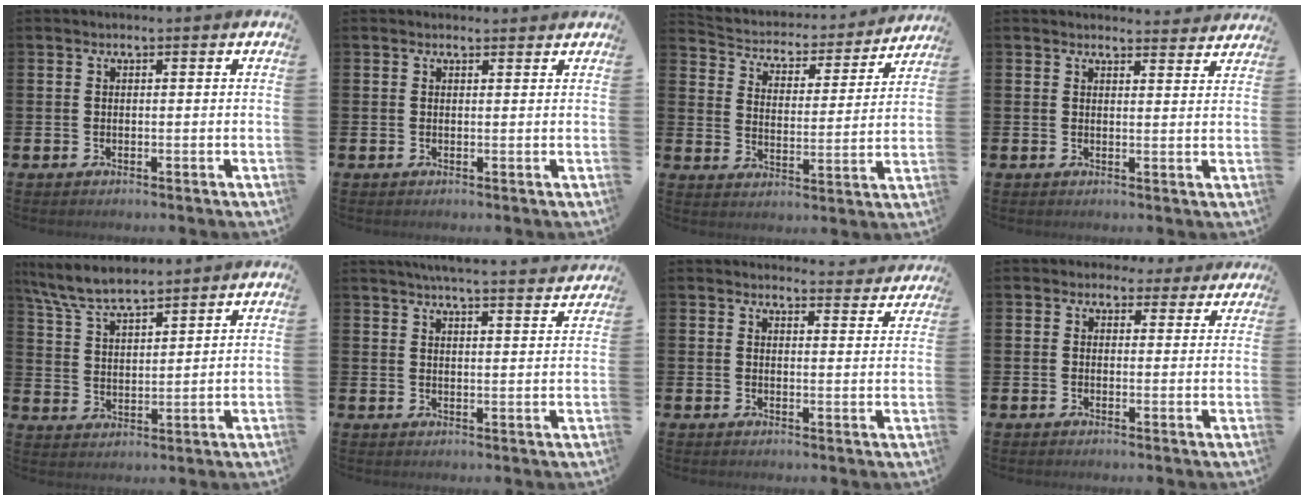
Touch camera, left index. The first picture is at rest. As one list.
[{"total": 0.9, "force": [0.8, 0.3, 0.1], "torque": [0.005, 0.000, 0.013]}, {"total": 4.3, "force": [4.1, 1.3, 0.3], "torque": [-0.038, -0.038, 0.062]}, {"total": 2.7, "force": [2.7, 0.2, -0.2], "torque": [0.007, -0.019, 0.047]}, {"total": 7.4, "force": [7.0, 1.2, 2.3], "torque": [-0.076, -0.025, 0.129]}, {"total": 5.1, "force": [5.0, -0.5, 1.1], "torque": [-0.024, -0.029, 0.086]}, {"total": 3.3, "force": [3.2, 0.3, 0.0], "torque": [0.004, -0.024, 0.057]}, {"total": 2.5, "force": [1.8, 1.8, 0.2], "torque": [-0.006, -0.004, 0.028]}]